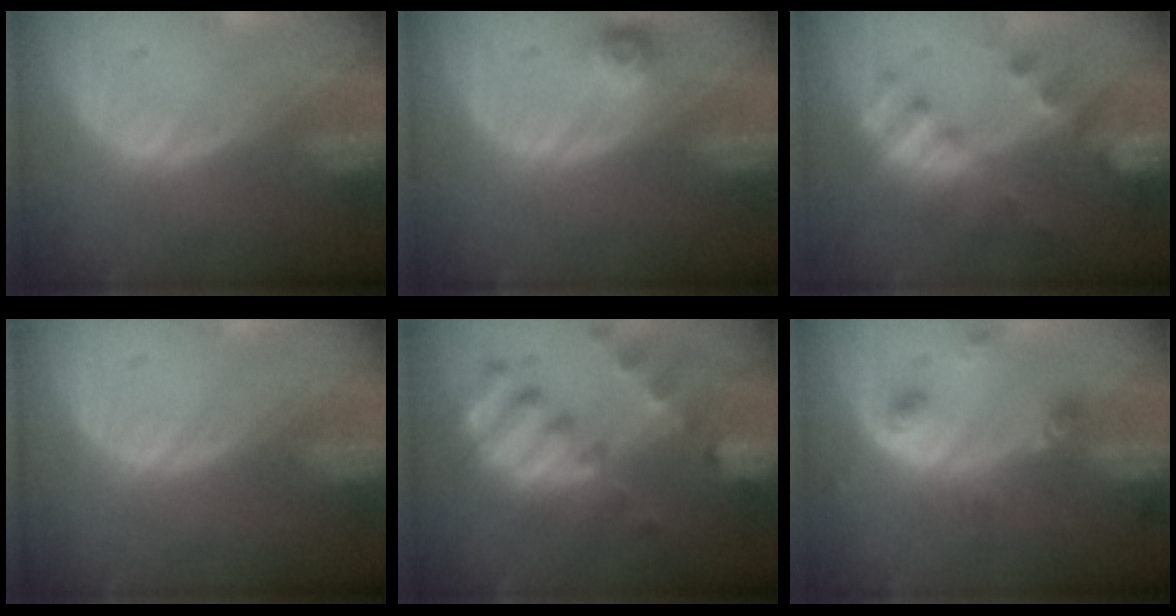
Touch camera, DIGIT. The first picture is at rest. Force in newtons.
{"total": 2.4, "press": 2.2, "slide": 0.9}
{"total": 7.7, "press": 6.7, "slide": 3.6}
{"total": 0.0}
{"total": 10.0, "press": 8.9, "slide": 4.6}
{"total": 4.7, "press": 4.2, "slide": 2.1}